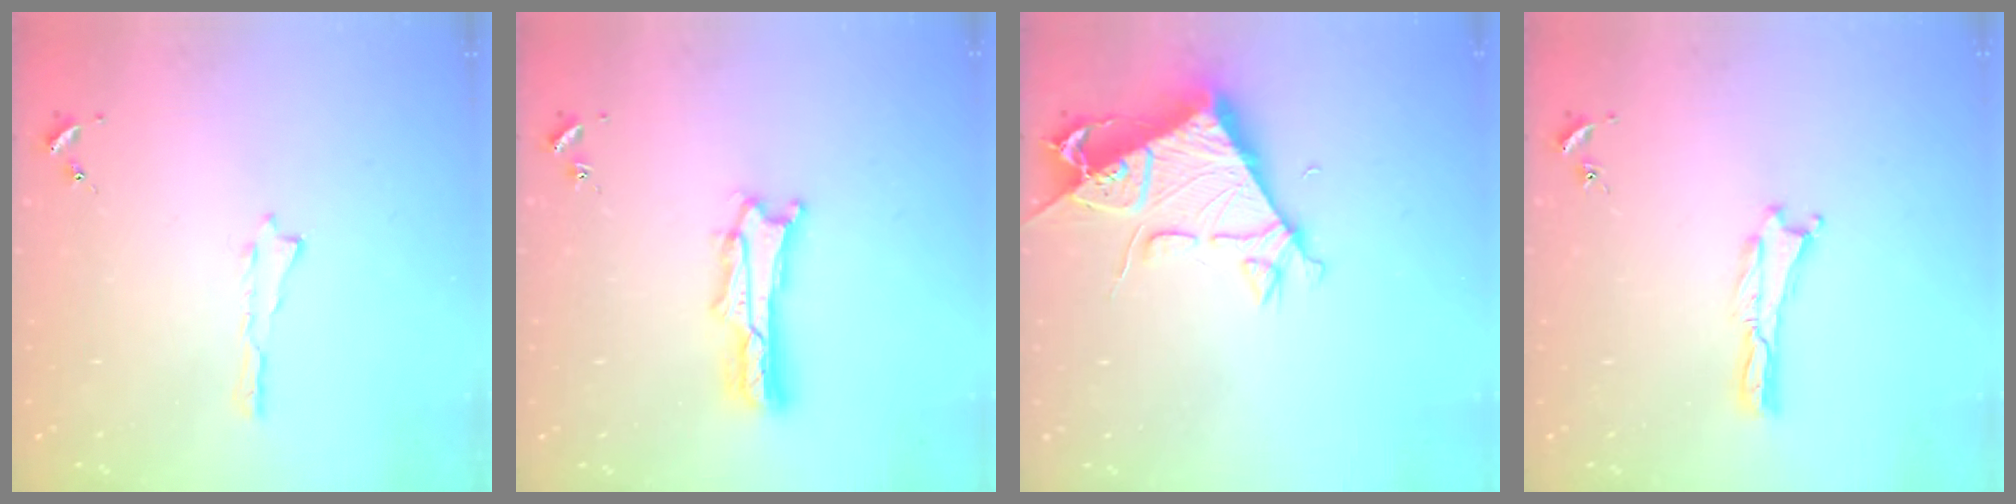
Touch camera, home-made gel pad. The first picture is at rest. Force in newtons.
{"total": 2.7, "press": 2.7, "slide": 0.4}
{"total": 6.6, "press": 6.6, "slide": 0.7}
{"total": 0.0}